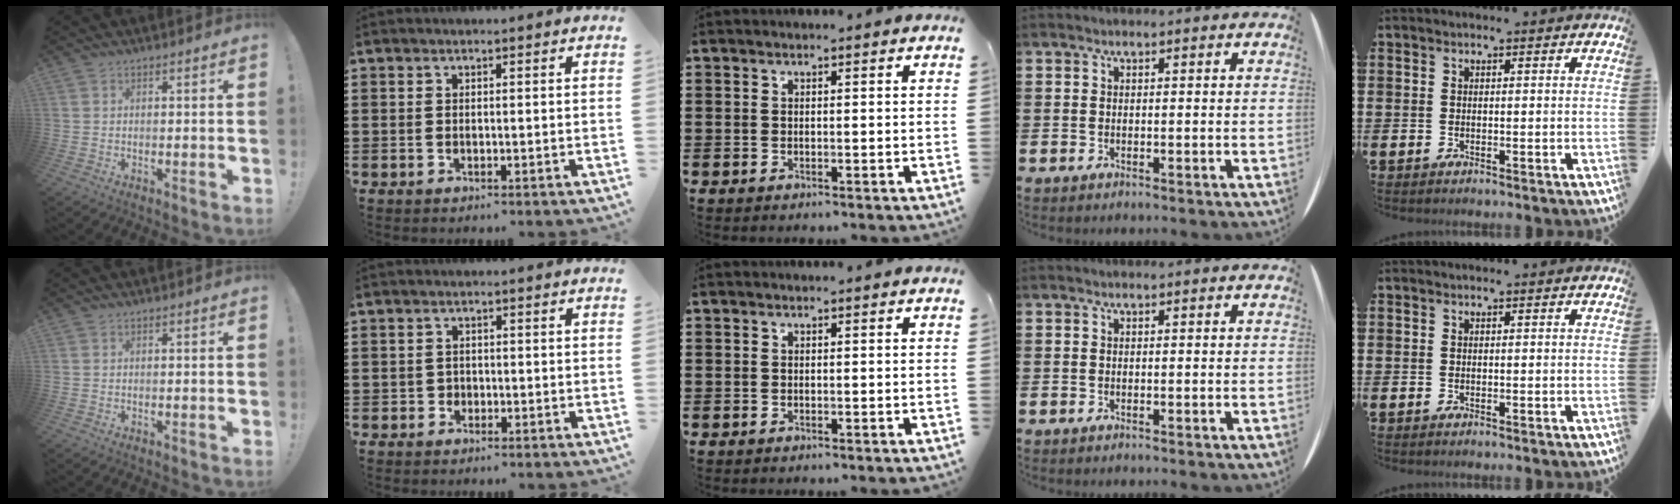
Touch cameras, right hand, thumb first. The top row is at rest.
{"index": {"total": 1.1, "force": [-0.5, 1.0, 0.2], "torque": [-0.007, 0.002, -0.012]}}